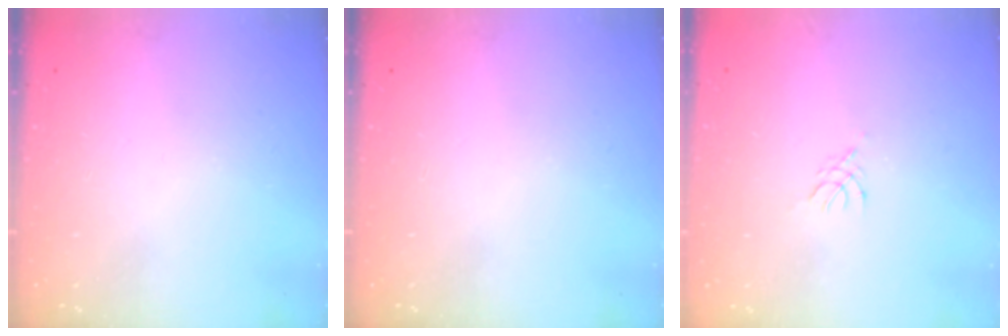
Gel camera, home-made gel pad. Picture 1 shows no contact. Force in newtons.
{"total": 0.0}
{"total": 2.7, "press": 2.6, "slide": 0.6}